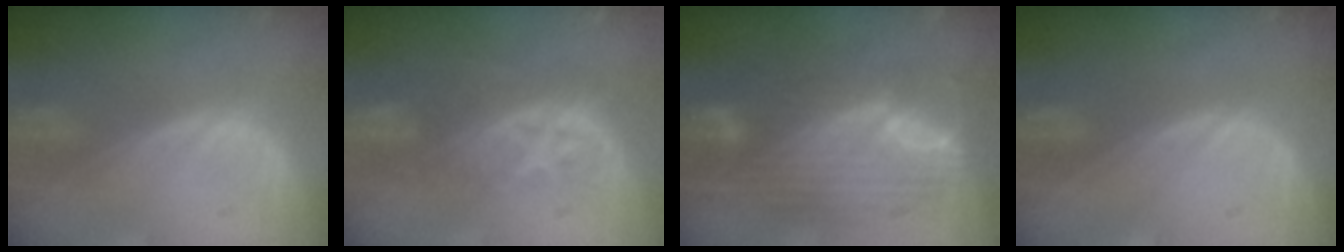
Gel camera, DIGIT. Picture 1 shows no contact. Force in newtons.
{"total": 8.6, "press": 7.0, "slide": 4.9}
{"total": 11.8, "press": 11.7, "slide": 1.1}
{"total": 0.0}